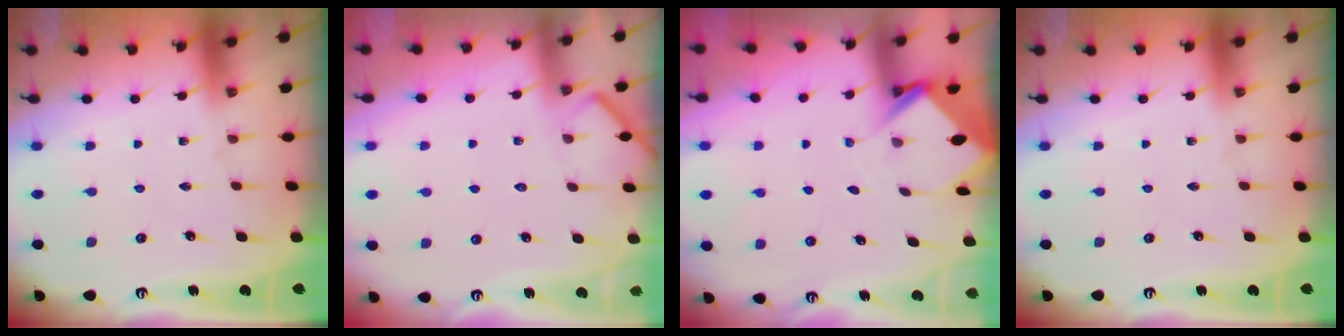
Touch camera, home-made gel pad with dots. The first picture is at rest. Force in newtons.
{"total": 4.1, "press": 4.1, "slide": 0.5}
{"total": 3.8, "press": 3.7, "slide": 0.3}
{"total": 0.0}